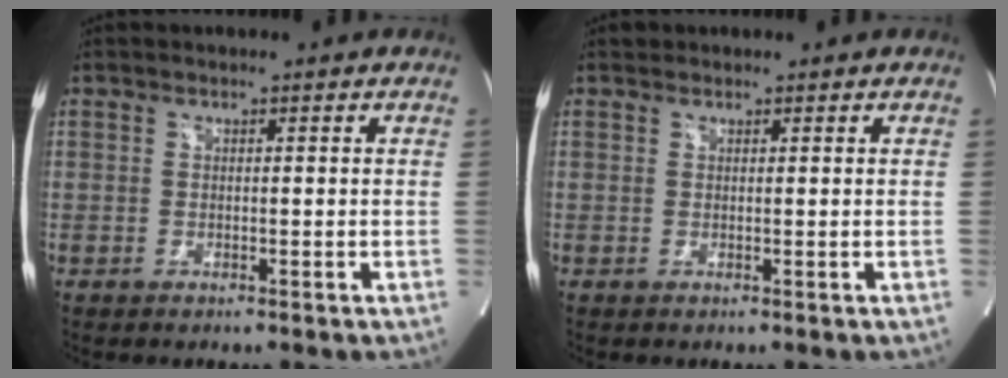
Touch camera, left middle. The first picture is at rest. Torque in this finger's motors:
{"motor_torque": [0.11, -0.16, -0.07, 0.01]}